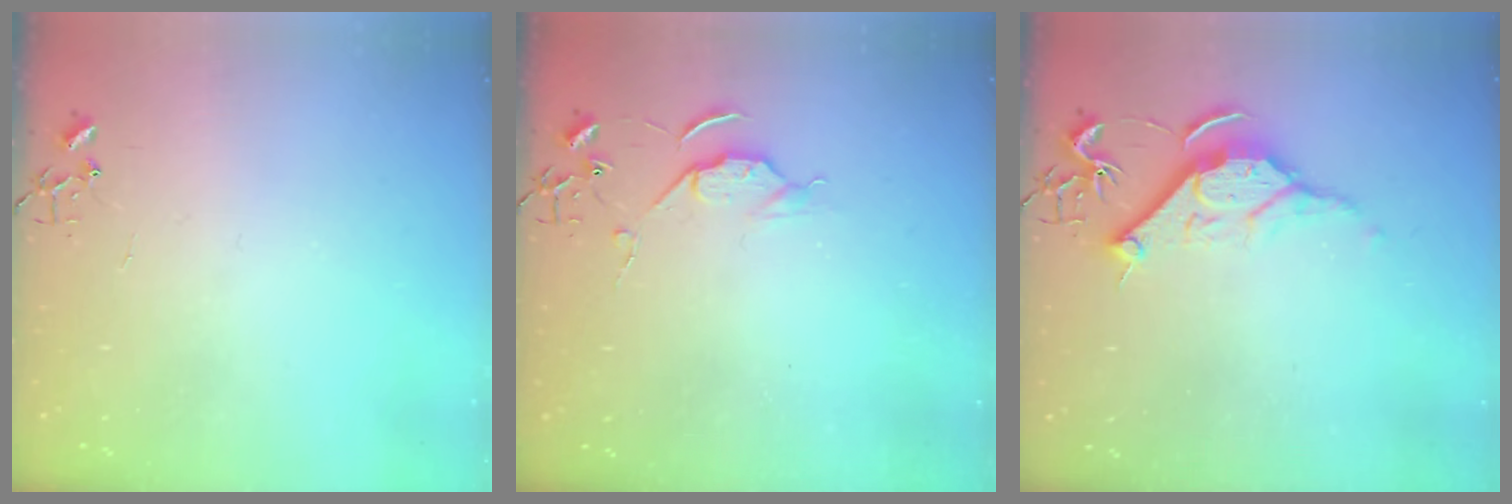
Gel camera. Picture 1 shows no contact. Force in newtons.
{"total": 5.2, "press": 5.2, "slide": 0.7}
{"total": 11.4, "press": 11.4, "slide": 0.8}